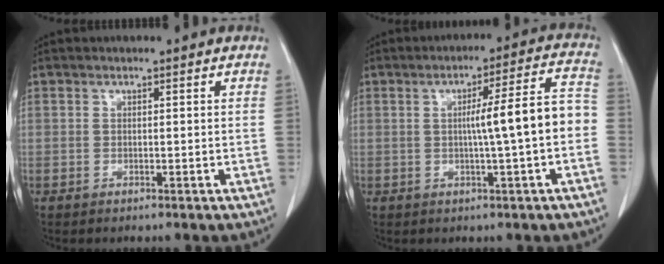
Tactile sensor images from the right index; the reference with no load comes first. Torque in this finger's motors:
{"motor_torque": [1.07, -0.05, 0.47, 0.13]}